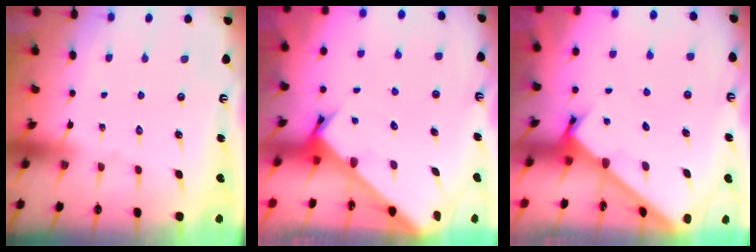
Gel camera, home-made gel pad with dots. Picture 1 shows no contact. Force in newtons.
{"total": 2.8, "press": 2.8, "slide": 0.2}
{"total": 1.9, "press": 1.9, "slide": 0.2}